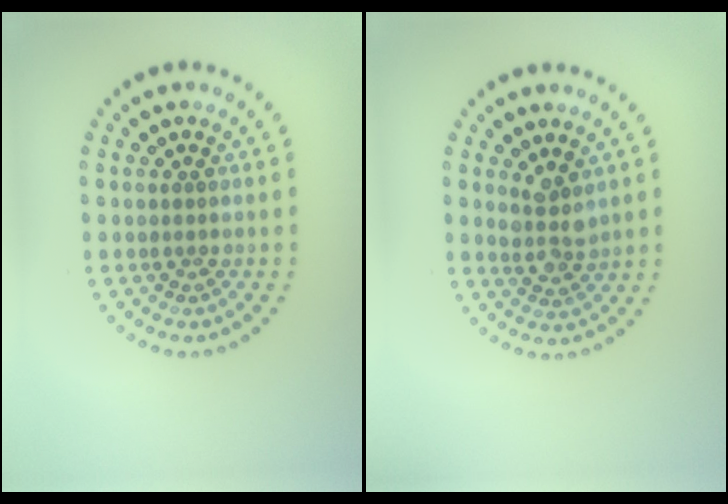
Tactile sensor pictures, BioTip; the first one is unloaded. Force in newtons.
{"total": 2.5, "press": 2.2, "slide": 1.2}